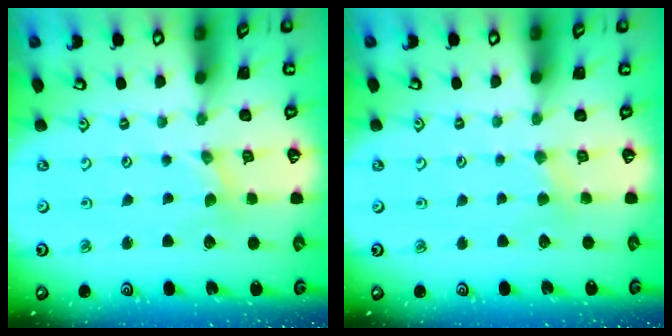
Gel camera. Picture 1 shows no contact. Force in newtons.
{"total": 2.1, "press": 2.1, "slide": 0.3}